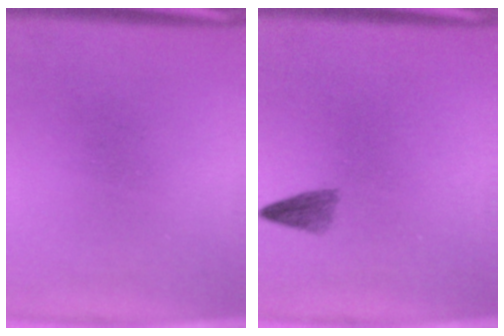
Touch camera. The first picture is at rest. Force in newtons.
{"total": 1.7}